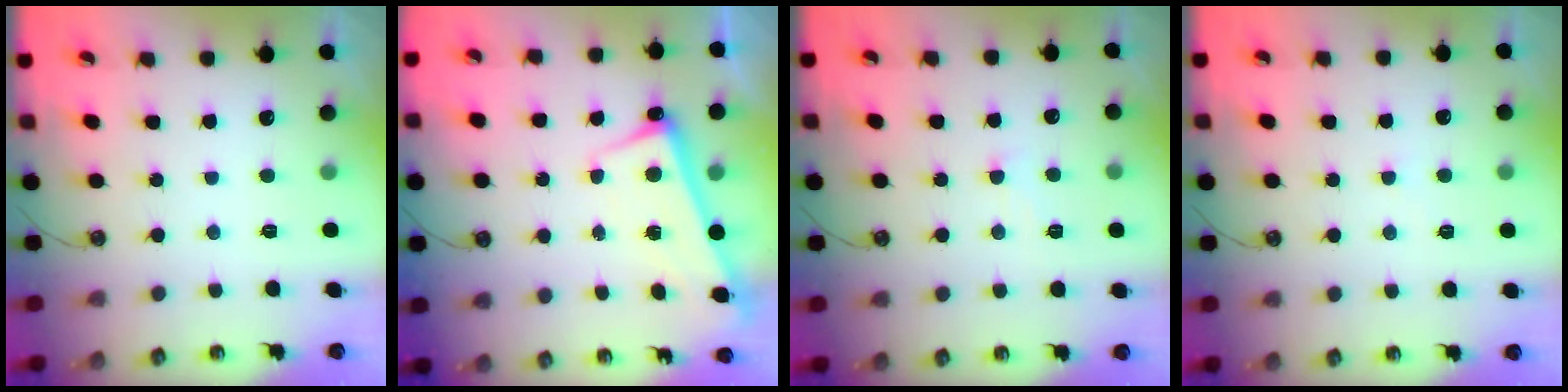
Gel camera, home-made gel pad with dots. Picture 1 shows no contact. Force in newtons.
{"total": 2.7, "press": 2.6, "slide": 0.8}
{"total": 0.8, "press": 0.5, "slide": 0.6}
{"total": 1.4, "press": 1.4, "slide": 0.3}